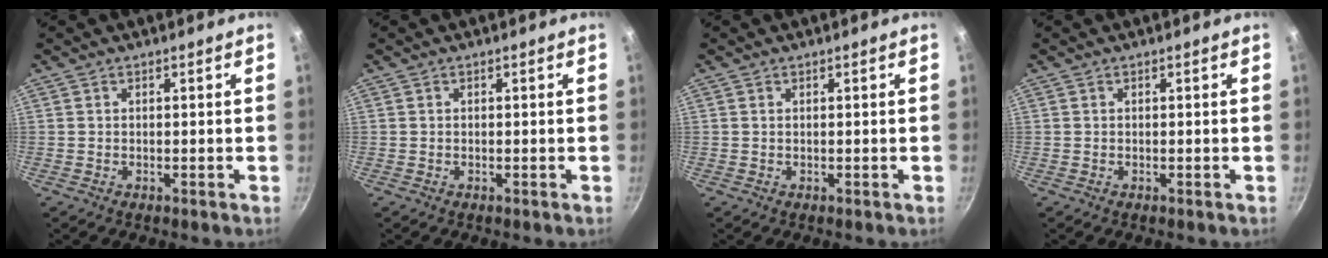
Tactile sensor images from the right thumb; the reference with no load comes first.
{"total": 0.0}
{"total": 0.0}
{"total": 0.0}